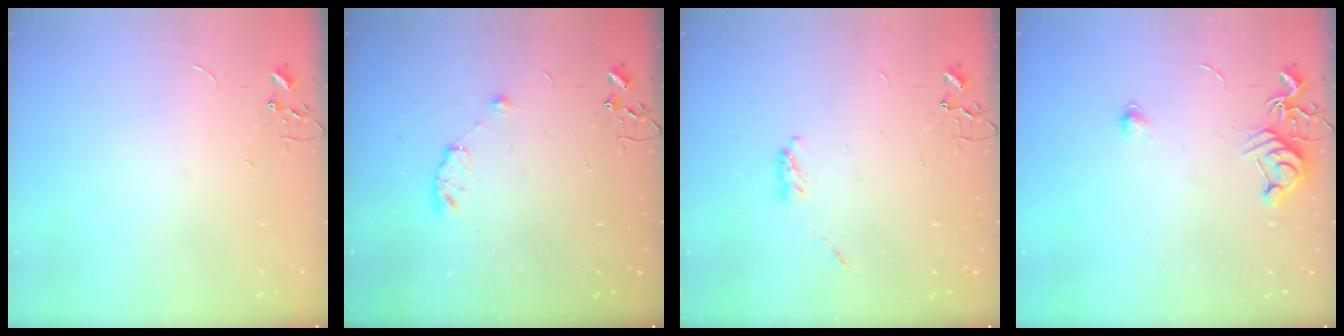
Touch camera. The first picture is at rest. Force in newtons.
{"total": 5.6, "press": 5.5, "slide": 0.7}
{"total": 3.2, "press": 3.1, "slide": 0.5}
{"total": 8.7, "press": 8.7, "slide": 0.7}